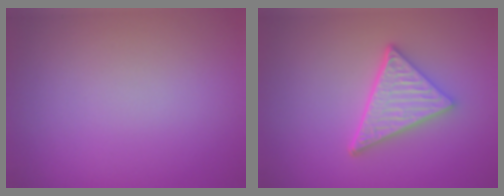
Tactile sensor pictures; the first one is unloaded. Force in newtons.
{"total": 4.8, "press": 3.7, "slide": 3.1}